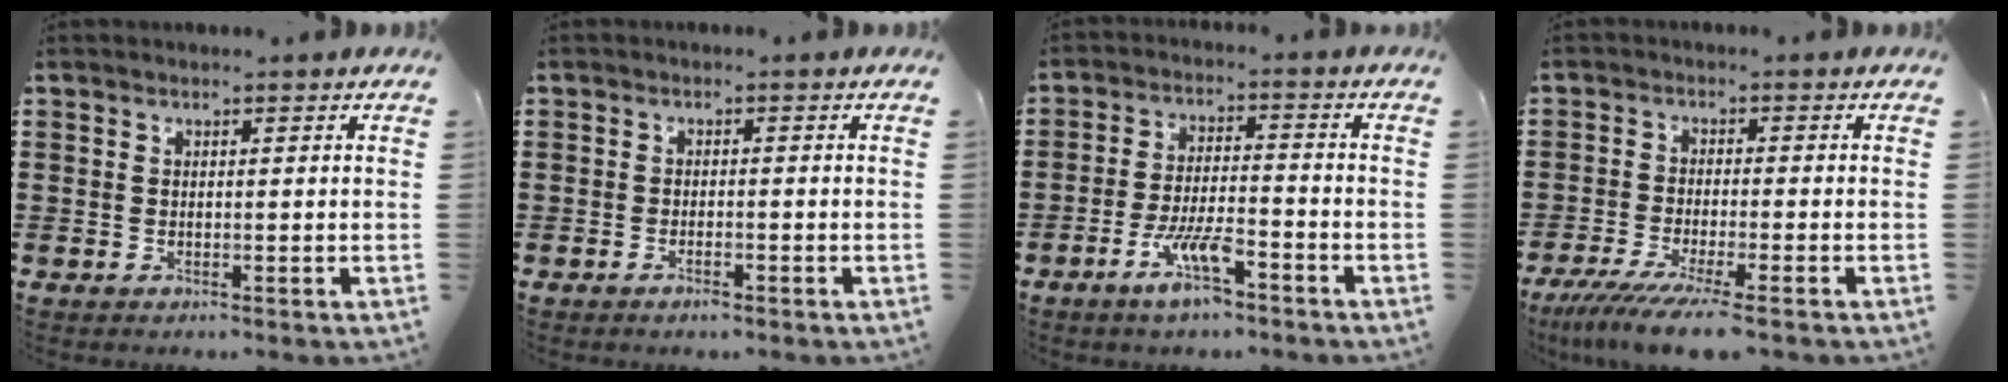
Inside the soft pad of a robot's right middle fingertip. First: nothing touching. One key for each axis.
{"total": 1.4, "fx": -1.0, "fy": 0.2, "fz": 0.9, "tx": -0.020, "ty": -0.007, "tz": -0.016}
{"total": 7.3, "fx": -4.4, "fy": 1.8, "fz": 5.5, "tx": -0.115, "ty": -0.002, "tz": -0.083}
{"total": 5.8, "fx": -4.6, "fy": -0.2, "fz": 3.6, "tx": -0.078, "ty": -0.022, "tz": -0.086}